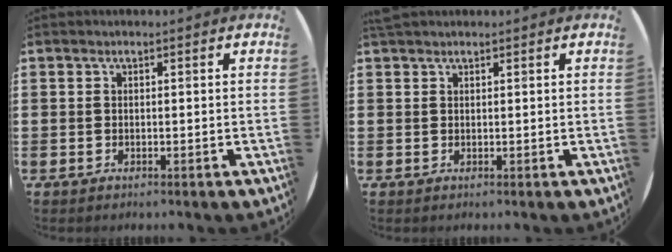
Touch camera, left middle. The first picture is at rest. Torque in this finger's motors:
{"motor_torque": [-0.12, -0.68, 0.06, 0.02]}